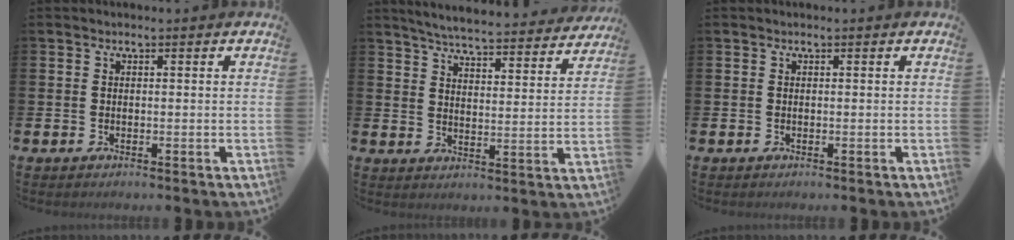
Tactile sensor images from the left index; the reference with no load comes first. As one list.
[{"total": 5.9, "force": [5.7, 0.4, 1.5], "torque": [-0.041, -0.045, 0.096]}, {"total": 0.0}]